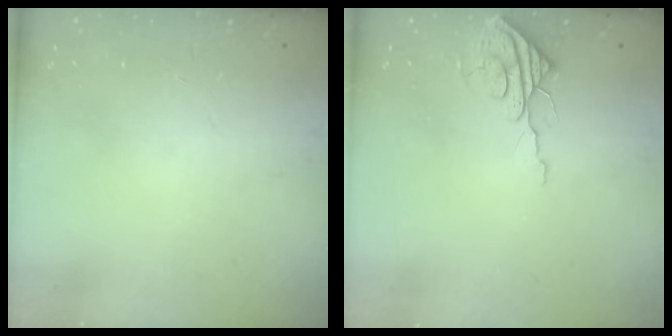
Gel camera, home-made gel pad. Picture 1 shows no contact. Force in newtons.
{"total": 8.5, "press": 8.5, "slide": 0.3}